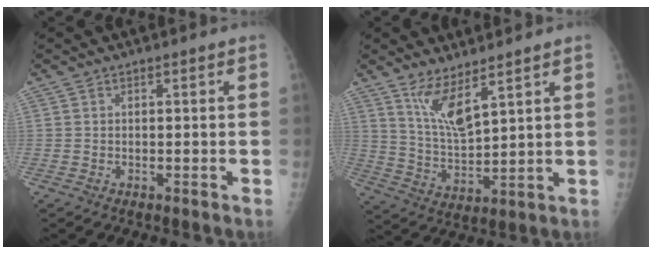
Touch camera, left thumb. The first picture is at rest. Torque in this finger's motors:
{"motor_torque": [0.11, 0.38, -0.18, -0.44, 0.00]}